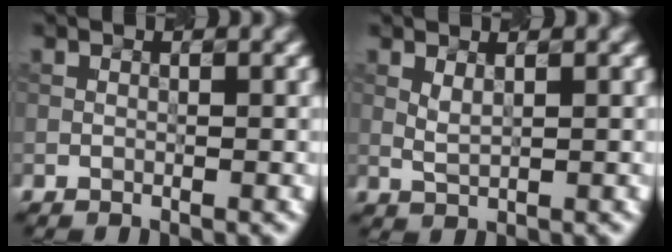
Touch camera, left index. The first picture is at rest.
{"total": 0.7, "force": [0.6, 0.1, 0.4], "torque": [-0.017, 0.001, 0.019]}